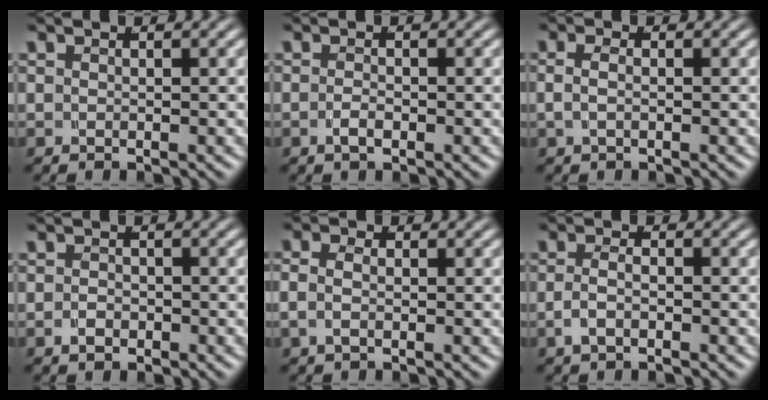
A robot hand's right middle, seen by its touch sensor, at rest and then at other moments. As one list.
[{"total": 1.2, "force": [-0.7, 0.5, 0.8], "torque": [-0.012, 0.001, -0.014]}, {"total": 1.5, "force": [-0.1, 0.7, 1.3], "torque": [-0.027, 0.001, -0.003]}, {"total": 1.2, "force": [-0.6, 0.9, 0.6], "torque": [-0.005, 0.000, -0.013]}, {"total": 2.3, "force": [-0.2, 1.6, 1.6], "torque": [-0.038, 0.001, -0.006]}, {"total": 1.9, "force": [-0.9, 0.9, 1.5], "torque": [-0.032, -0.001, -0.016]}]